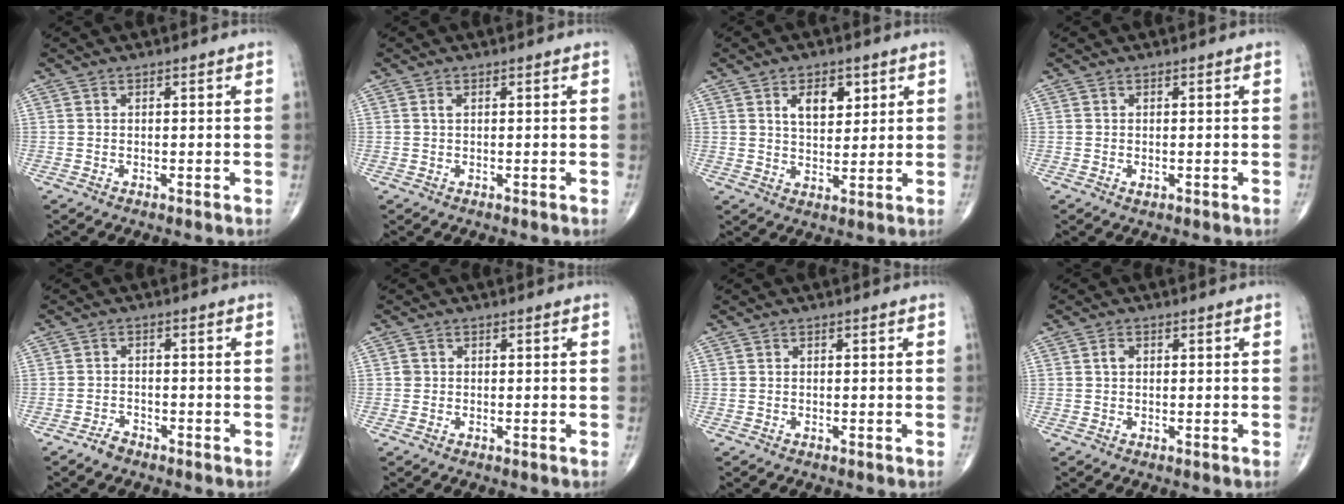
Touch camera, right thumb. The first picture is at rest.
{"total": 0.6, "force": [0.2, 0.3, 0.5], "torque": [-0.014, 0.005, 0.005]}
{"total": 6.8, "force": [2.9, 3.9, 4.8], "torque": [-0.057, -0.017, 0.049]}
{"total": 0.5, "force": [-0.1, 0.3, 0.4], "torque": [-0.004, -0.001, 0.000]}
{"total": 2.0, "force": [-1.7, 1.0, 0.5], "torque": [-0.010, 0.006, -0.031]}
{"total": 0.8, "force": [0.0, 0.8, 0.2], "torque": [0.003, 0.002, 0.001]}
{"total": 0.0}
{"total": 1.3, "force": [0.3, 1.0, 0.8], "torque": [-0.013, 0.004, 0.003]}